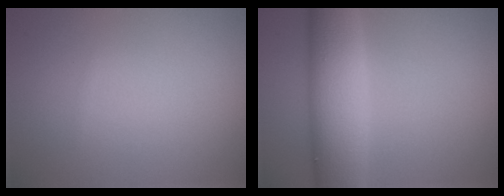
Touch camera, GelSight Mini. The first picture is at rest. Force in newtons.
{"total": 7.9, "press": 7.8, "slide": 0.5}